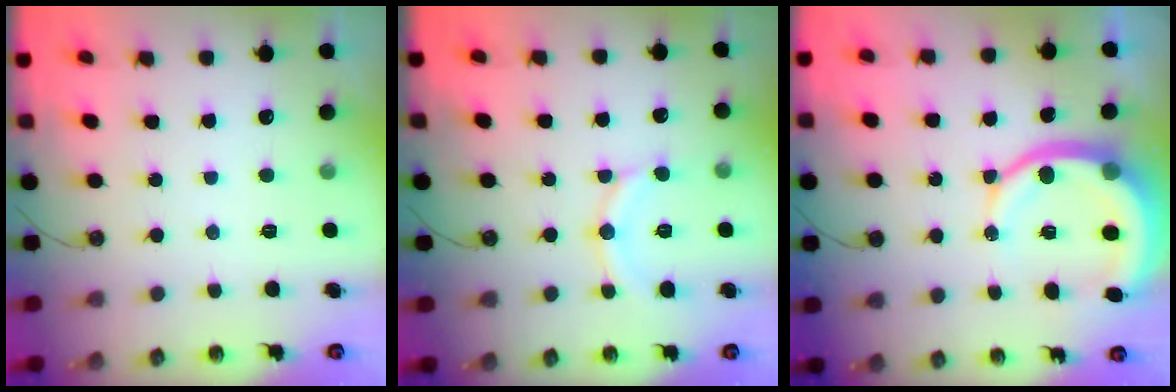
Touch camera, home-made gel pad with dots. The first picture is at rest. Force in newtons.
{"total": 11.8, "press": 11.8, "slide": 1.0}
{"total": 11.0, "press": 11.0, "slide": 1.0}